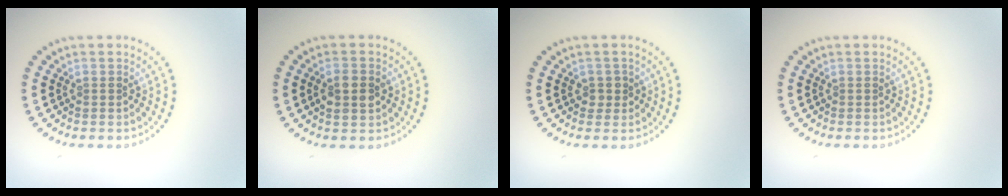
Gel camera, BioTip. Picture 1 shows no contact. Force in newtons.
{"total": 2.3, "press": 2.3, "slide": 0.1}
{"total": 1.1, "press": 1.0, "slide": 0.5}
{"total": 0.0}